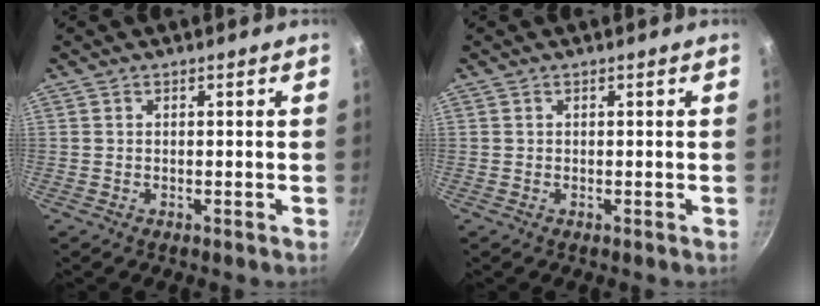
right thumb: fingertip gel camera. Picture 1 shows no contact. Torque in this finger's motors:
{"motor_torque": [0.10, 0.20, 0.20, 0.14, 0.01]}